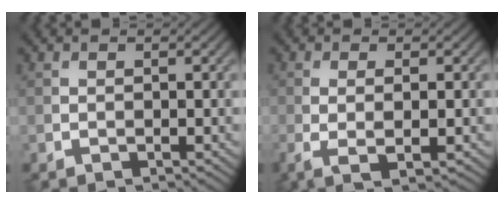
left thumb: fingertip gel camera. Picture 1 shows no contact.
{"total": 3.6, "force": [-0.6, 0.8, 3.5], "torque": [-0.070, -0.003, -0.010]}